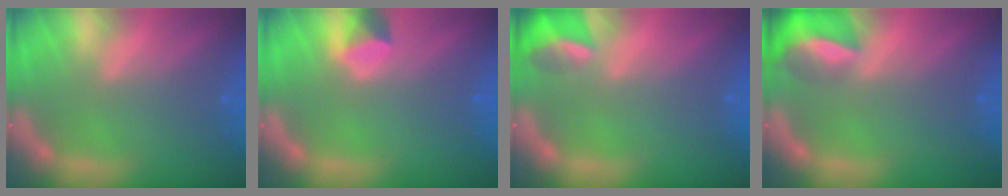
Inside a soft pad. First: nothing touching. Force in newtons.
{"total": 1.9}
{"total": 3.9}
{"total": 6.4}